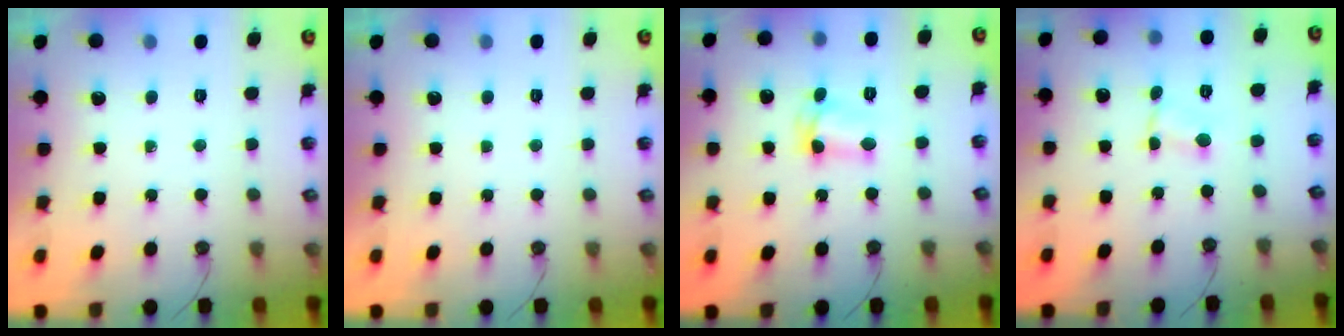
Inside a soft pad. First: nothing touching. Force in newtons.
{"total": 0.0}
{"total": 5.3, "press": 5.2, "slide": 1.3}
{"total": 0.8, "press": 0.8, "slide": 0.1}